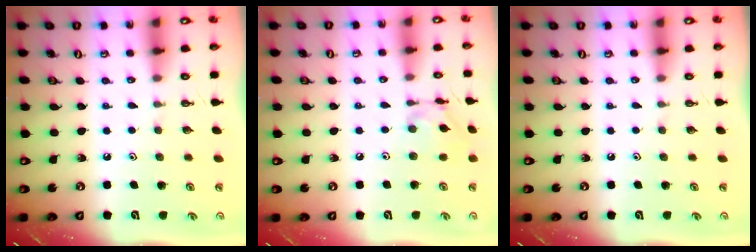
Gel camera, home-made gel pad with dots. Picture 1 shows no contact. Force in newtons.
{"total": 10.2, "press": 10.2, "slide": 0.6}
{"total": 0.0}